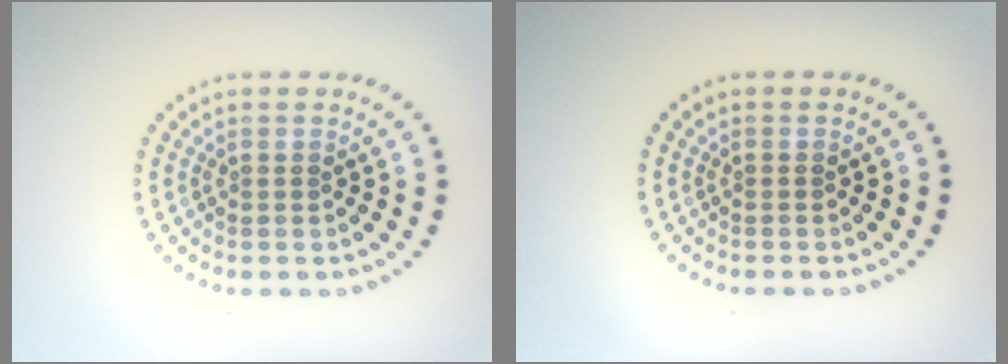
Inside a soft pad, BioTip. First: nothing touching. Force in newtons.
{"total": 0.0}